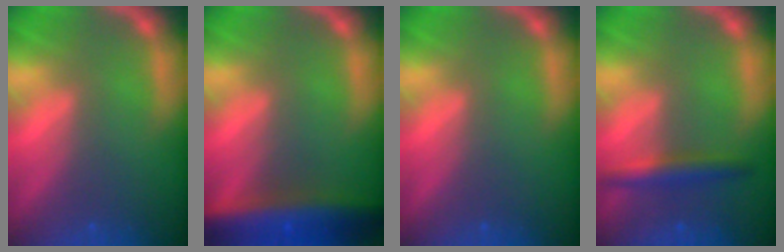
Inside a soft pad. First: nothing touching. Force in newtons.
{"total": 8.6}
{"total": 0.0}
{"total": 3.0}